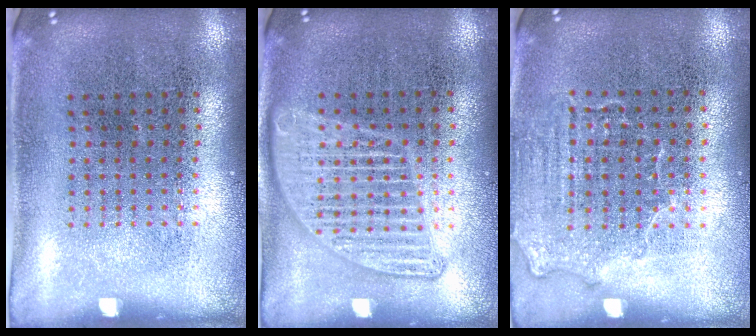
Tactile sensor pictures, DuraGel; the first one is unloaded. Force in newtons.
{"total": 1.6, "press": 1.6, "slide": 0.1}
{"total": 1.4, "press": 1.2, "slide": 0.7}